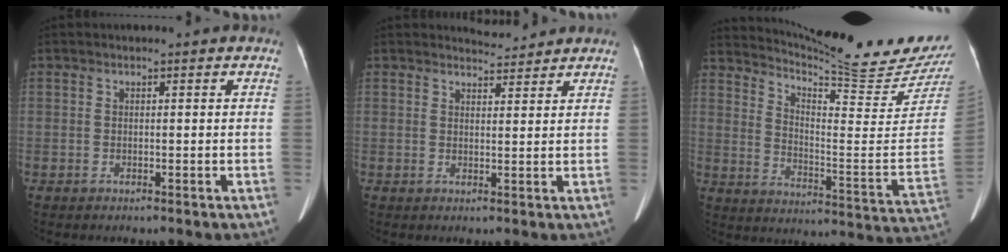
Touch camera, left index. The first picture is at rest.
{"total": 2.6, "force": [2.6, 0.1, -0.3], "torque": [-0.006, -0.005, 0.043]}
{"total": 21.3, "force": [20.2, -1.0, 6.5], "torque": [-0.118, -0.120, 0.270]}